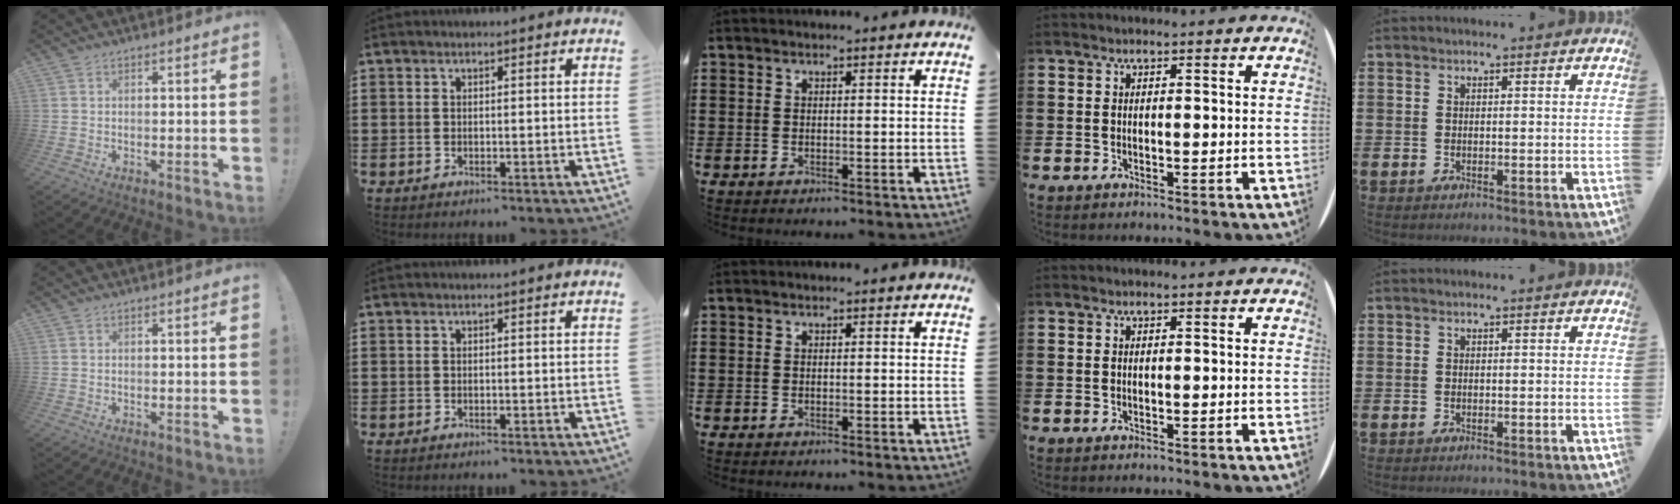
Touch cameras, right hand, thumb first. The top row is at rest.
{}